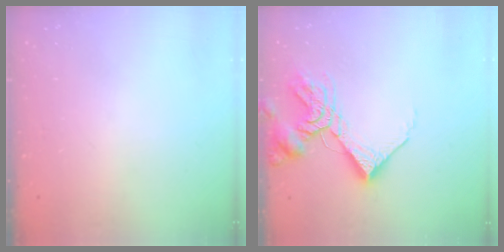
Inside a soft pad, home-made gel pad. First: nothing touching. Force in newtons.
{"total": 11.2, "press": 11.0, "slide": 1.6}